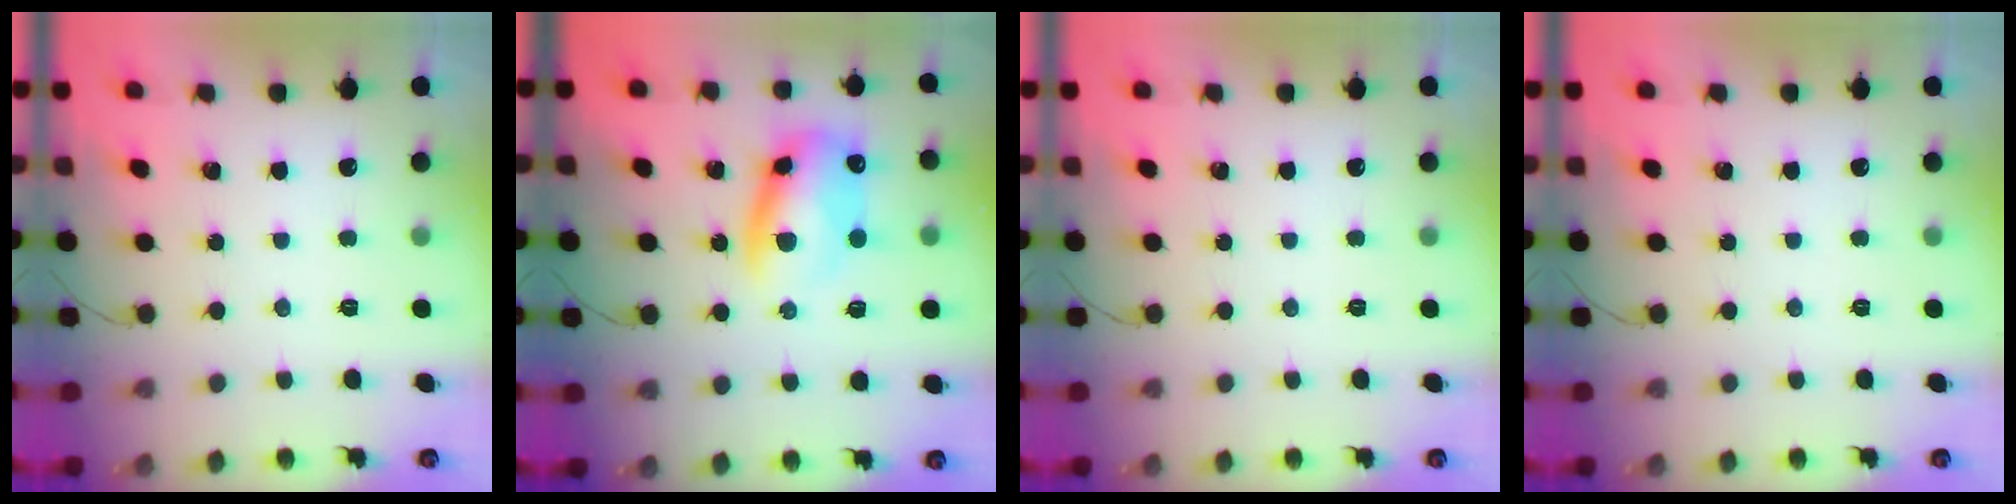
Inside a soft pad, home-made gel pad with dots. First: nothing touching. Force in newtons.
{"total": 12.6, "press": 12.4, "slide": 2.1}
{"total": 0.0}
{"total": 0.0}